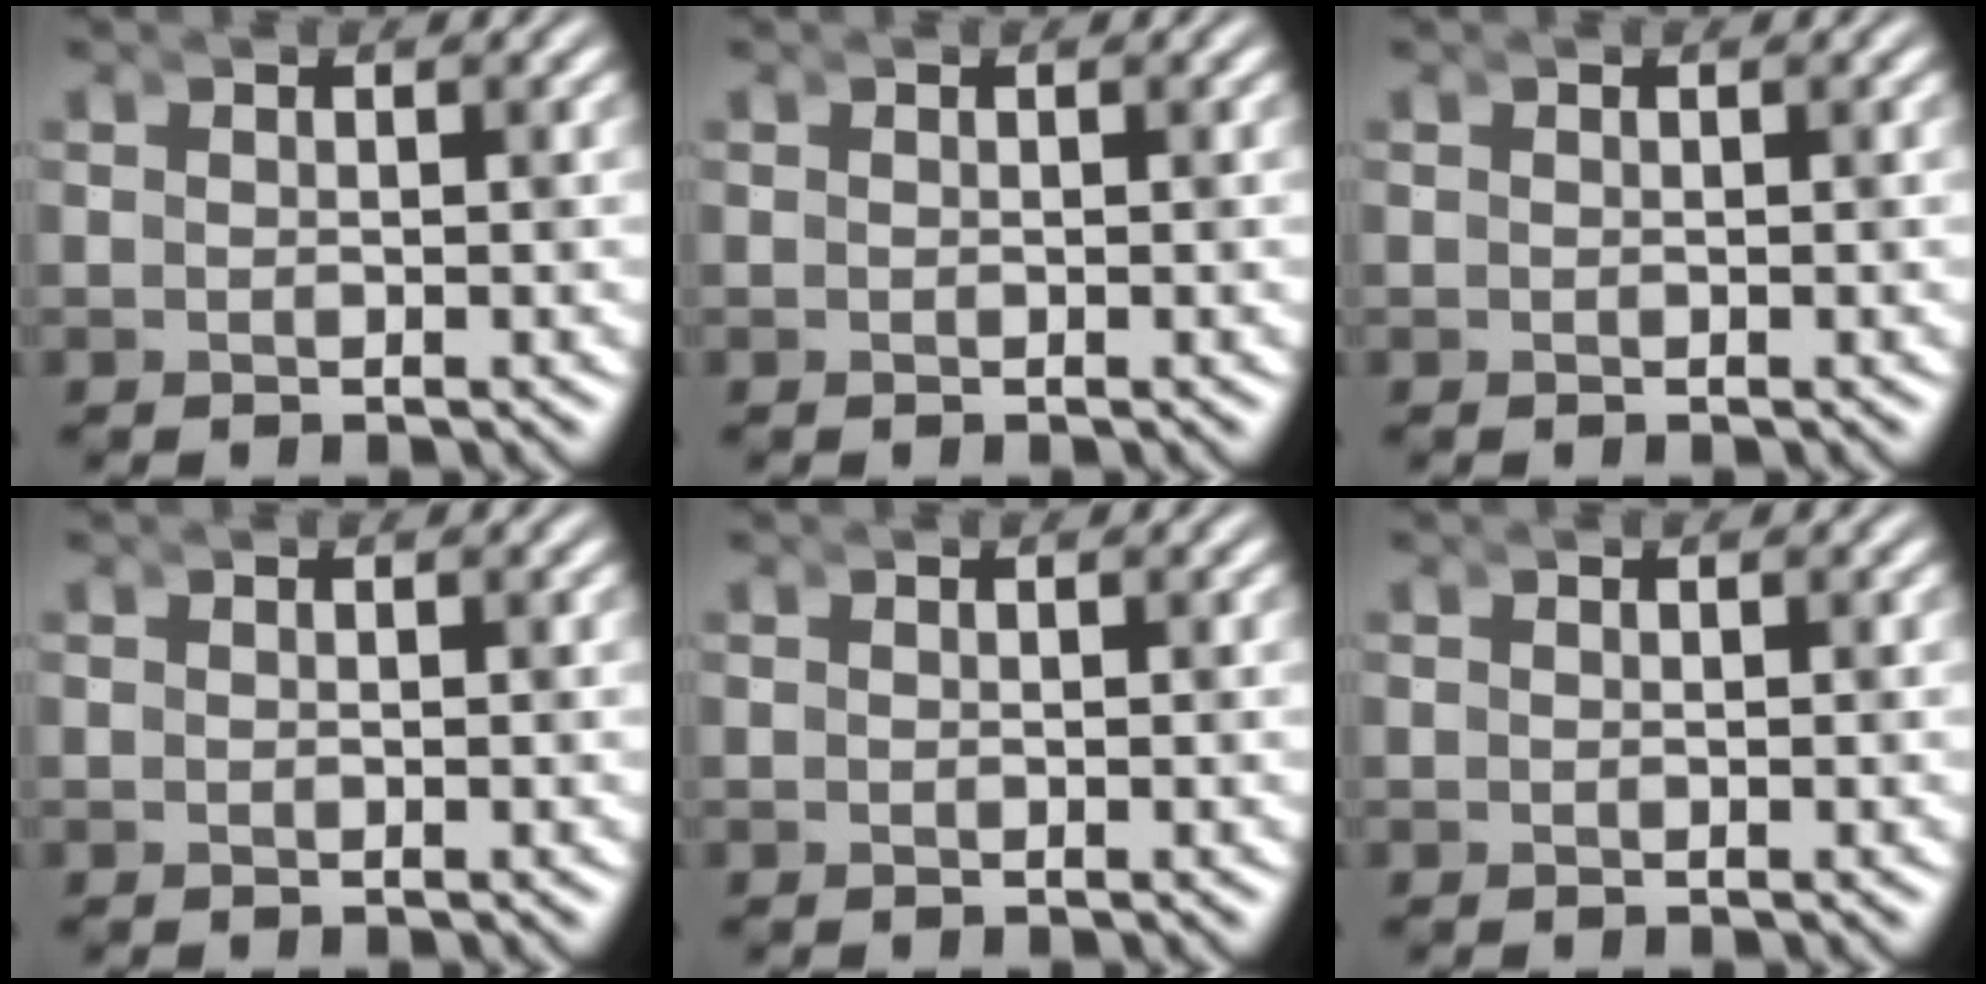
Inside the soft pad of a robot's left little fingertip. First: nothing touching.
{"total": 0.0}
{"total": 0.0}
{"total": 0.0}
{"total": 0.0}
{"total": 0.0}